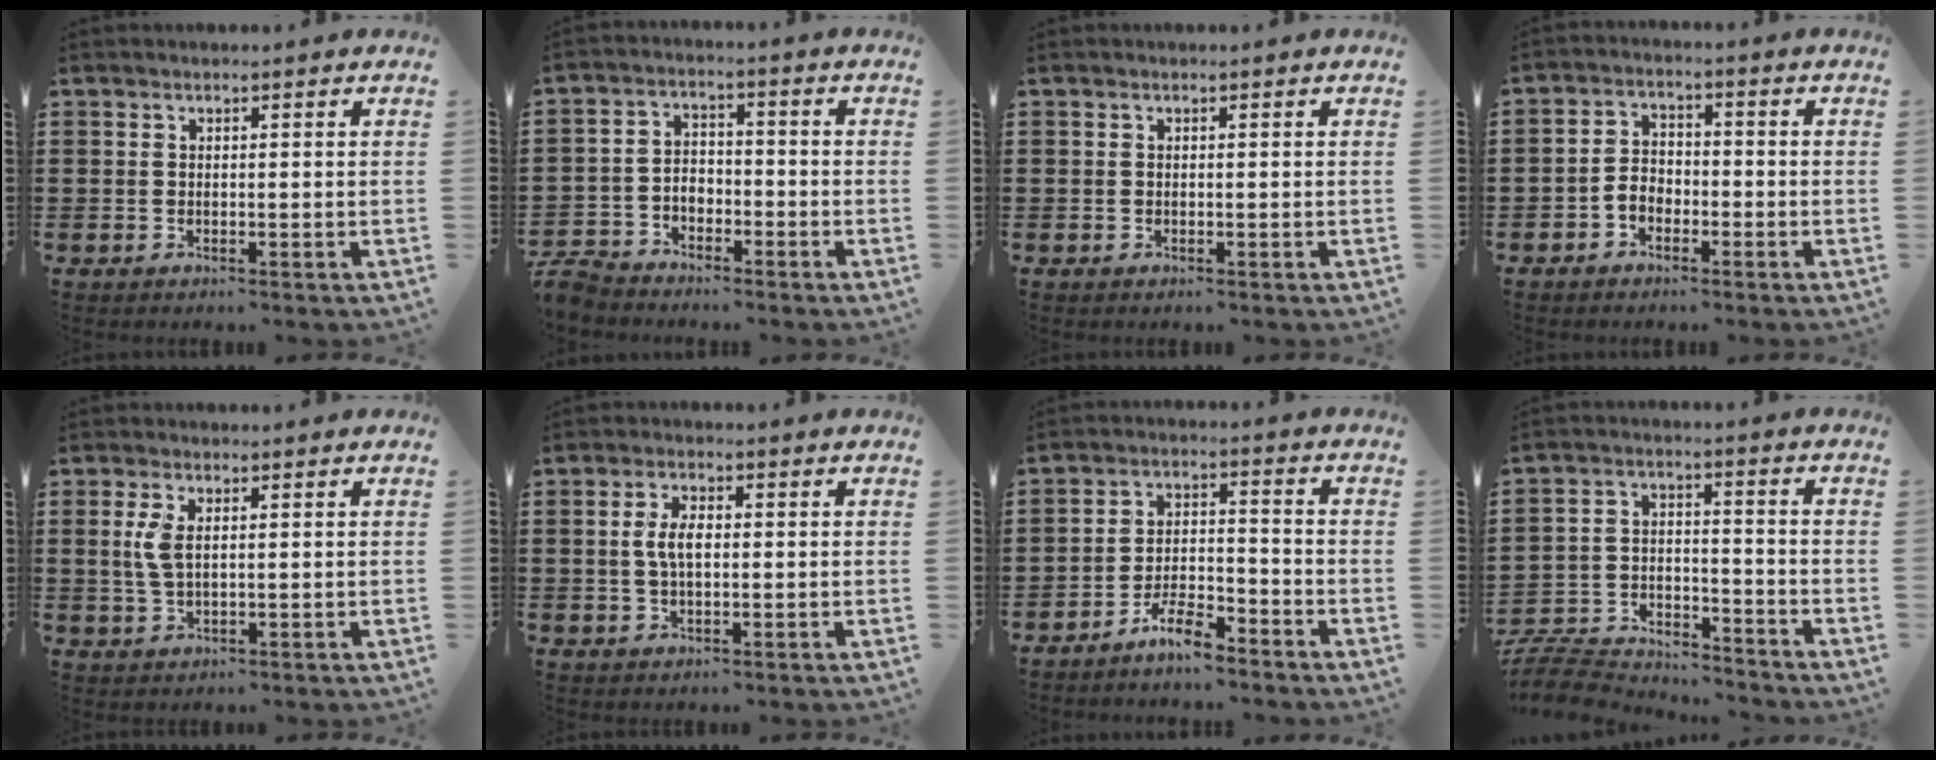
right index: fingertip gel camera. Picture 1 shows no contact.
{"total": 4.4, "force": [-3.9, 1.8, 0.9], "torque": [-0.040, 0.000, -0.087]}
{"total": 0.0}
{"total": 2.9, "force": [-1.7, 1.9, 1.3], "torque": [-0.036, 0.004, -0.038]}
{"total": 3.8, "force": [0.7, 1.8, 3.3], "torque": [-0.078, 0.006, 0.009]}
{"total": 4.2, "force": [0.2, 1.9, 3.7], "torque": [-0.082, 0.004, 0.000]}
{"total": 5.5, "force": [-4.6, 1.2, 2.7], "torque": [-0.060, 0.009, -0.089]}
{"total": 8.3, "force": [-8.0, 1.5, 1.4], "torque": [-0.044, 0.014, -0.163]}